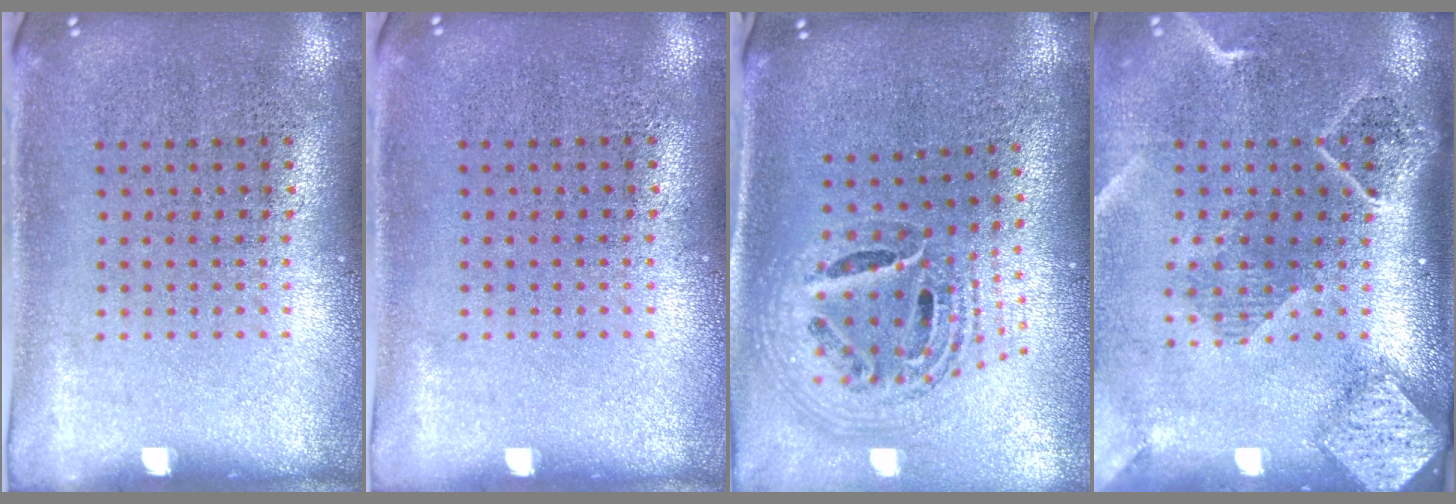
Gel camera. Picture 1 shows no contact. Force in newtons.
{"total": 0.0}
{"total": 1.8, "press": 1.5, "slide": 1.0}
{"total": 2.6, "press": 2.0, "slide": 1.6}